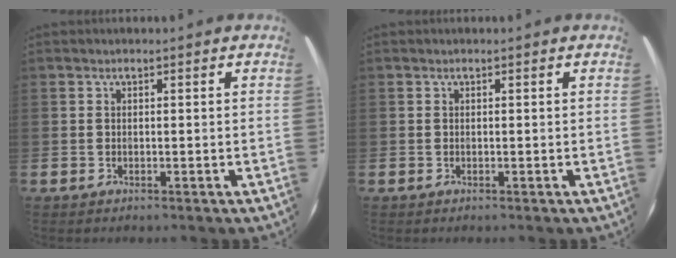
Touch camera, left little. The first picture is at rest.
{"total": 0.0}